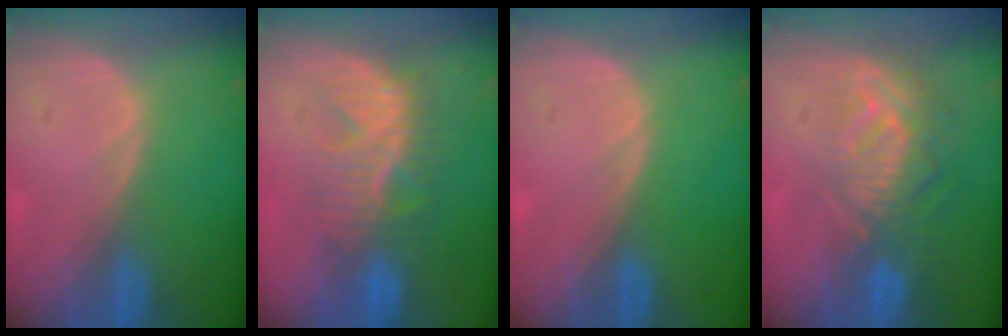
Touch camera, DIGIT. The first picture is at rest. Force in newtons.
{"total": 8.0, "press": 7.9, "slide": 1.2}
{"total": 0.0}
{"total": 9.5, "press": 8.3, "slide": 4.6}